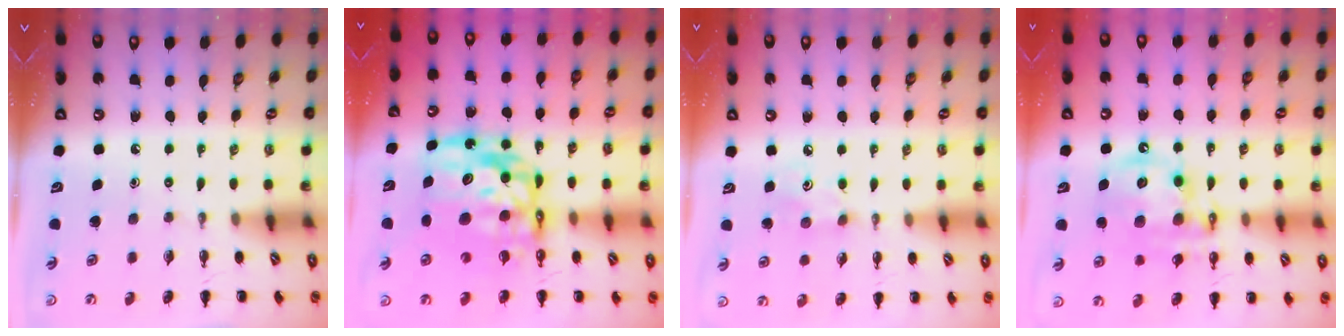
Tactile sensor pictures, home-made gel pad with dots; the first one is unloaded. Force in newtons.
{"total": 17.1, "press": 16.4, "slide": 4.6}
{"total": 3.7, "press": 3.6, "slide": 0.8}
{"total": 13.9, "press": 13.5, "slide": 3.3}